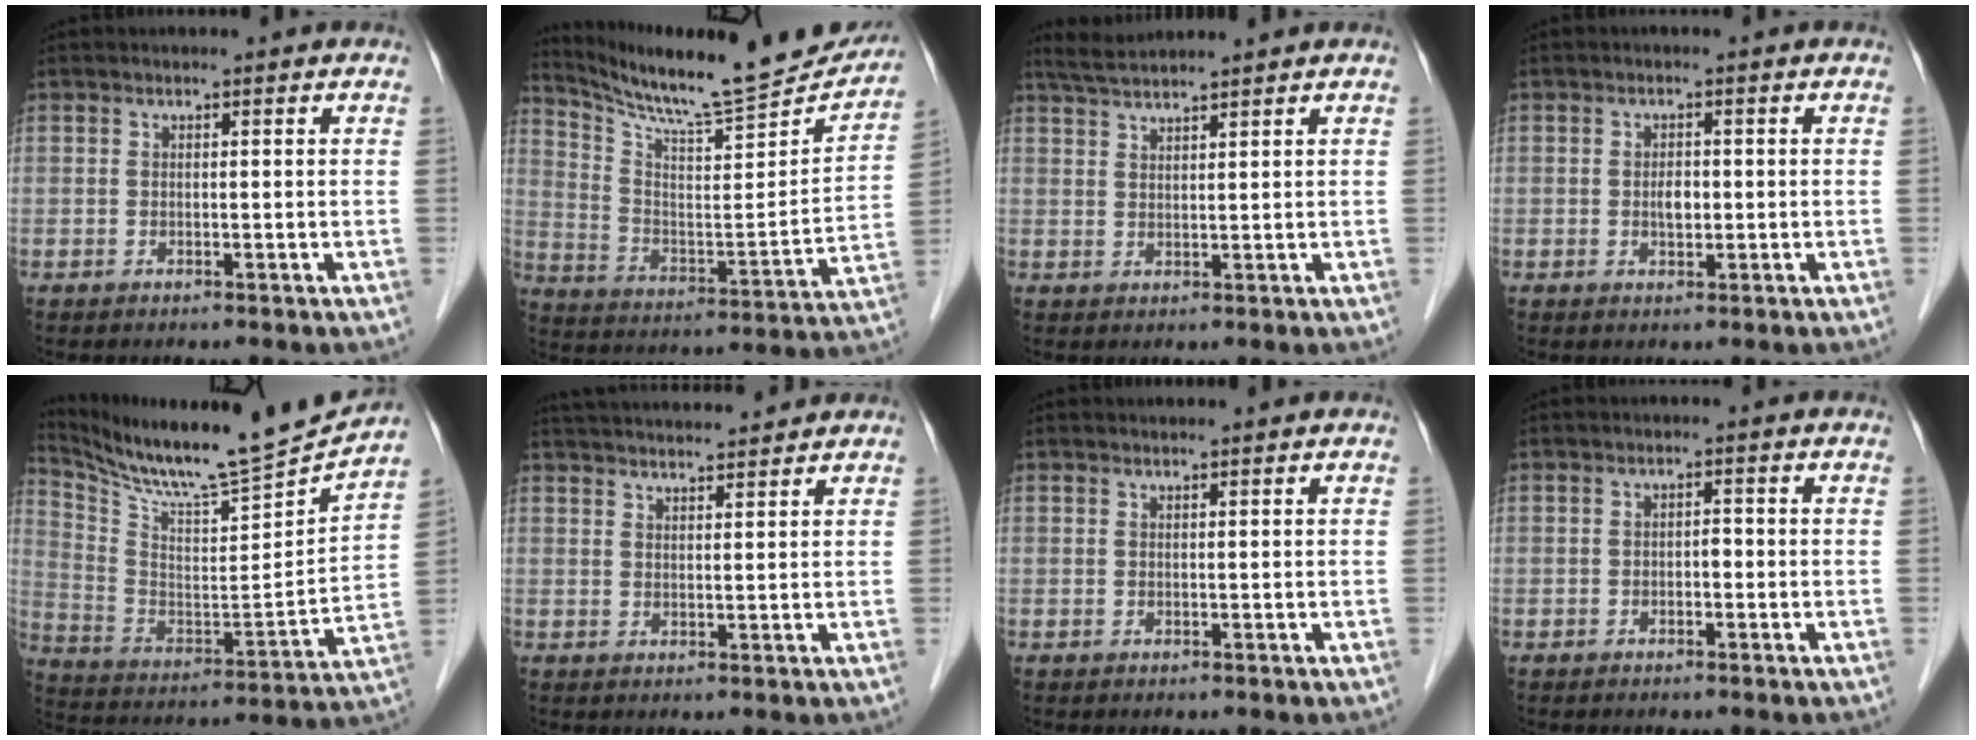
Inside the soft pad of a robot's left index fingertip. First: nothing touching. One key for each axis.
{"total": 21.5, "fx": 20.2, "fy": 1.5, "fz": 7.2, "tx": -0.126, "ty": -0.063, "tz": 0.298}
{"total": 4.4, "fx": 4.1, "fy": -0.7, "fz": 1.5, "tx": -0.028, "ty": 0.023, "tz": 0.079}
{"total": 1.9, "fx": -0.3, "fy": 1.2, "fz": 1.5, "tx": -0.025, "ty": -0.001, "tz": -0.005}
{"total": 18.6, "fx": 17.5, "fy": -0.6, "fz": 6.2, "tx": -0.130, "ty": -0.059, "tz": 0.287}
{"total": 11.4, "fx": 10.7, "fy": 1.0, "fz": 3.8, "tx": -0.069, "ty": 0.029, "tz": 0.162}
{"total": 0.7, "fx": 0.7, "fy": -0.1, "fz": 0.3, "tx": -0.006, "ty": 0.008, "tz": 0.014}
{"total": 1.3, "fx": -0.6, "fy": 0.6, "fz": 1.0, "tx": -0.011, "ty": 0.001, "tz": -0.012}